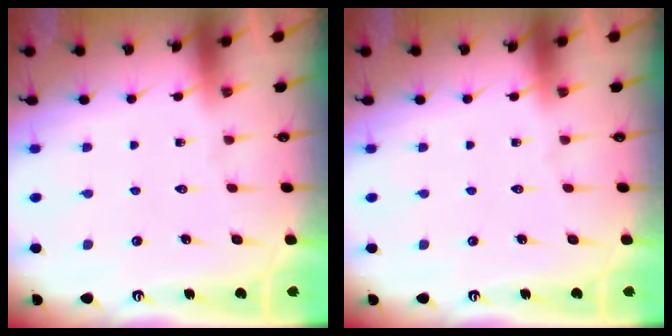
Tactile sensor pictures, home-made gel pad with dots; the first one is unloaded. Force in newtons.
{"total": 0.0}